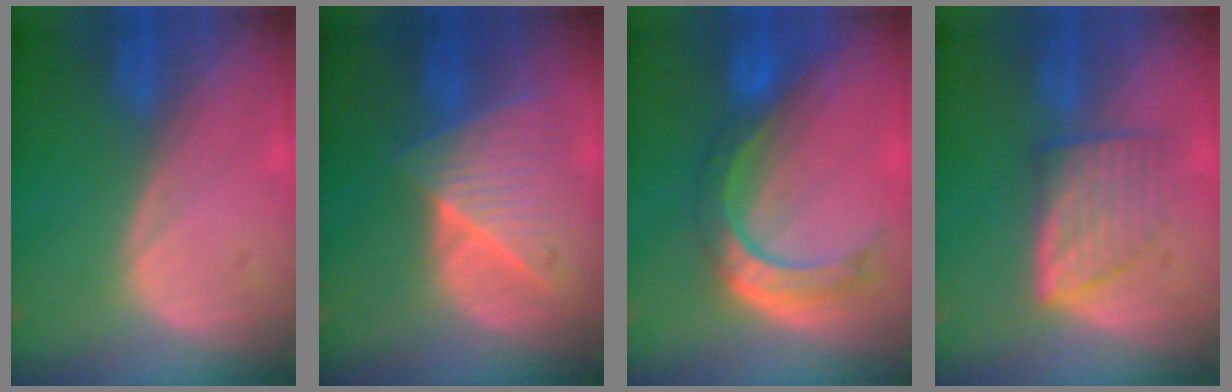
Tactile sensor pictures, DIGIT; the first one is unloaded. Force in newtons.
{"total": 7.7, "press": 7.2, "slide": 2.7}
{"total": 7.5, "press": 7.0, "slide": 2.7}
{"total": 6.2, "press": 5.9, "slide": 1.8}